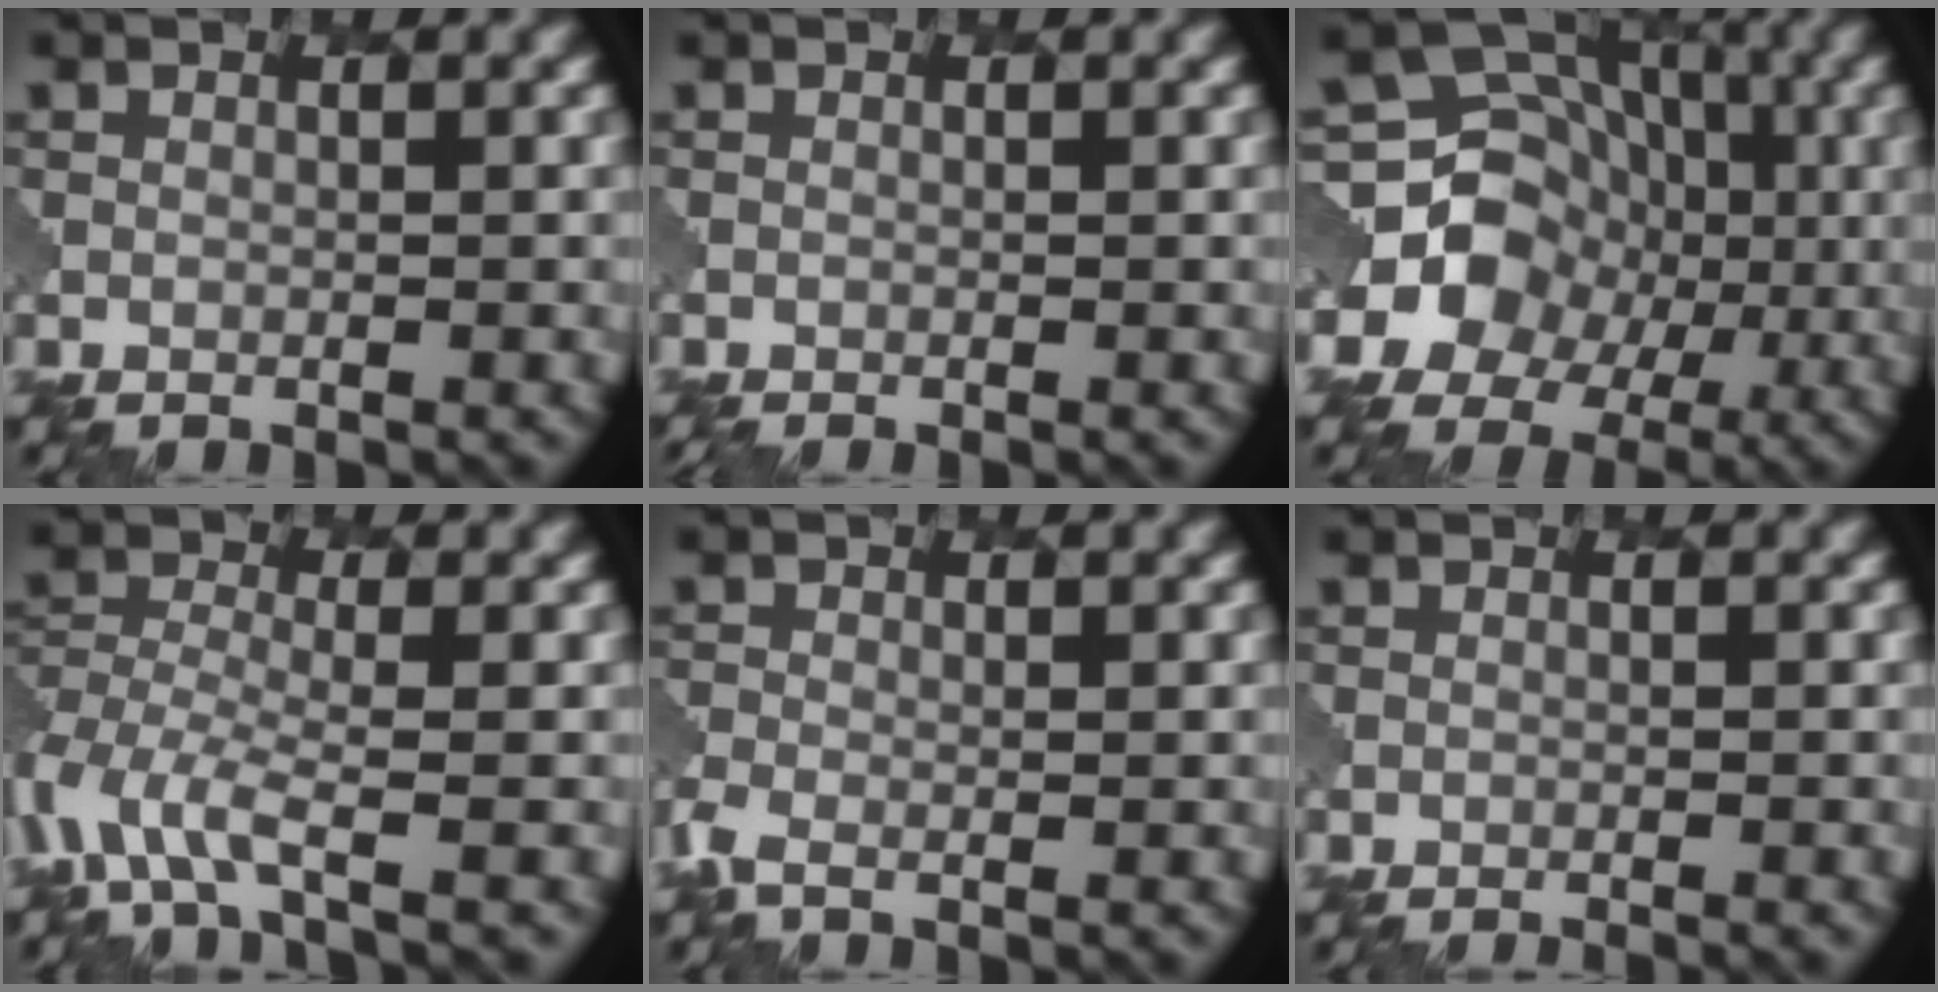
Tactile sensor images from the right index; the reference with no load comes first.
{"total": 1.1, "force": [-0.7, 0.4, 0.7], "torque": [0.003, -0.001, -0.005]}
{"total": 10.8, "force": [-0.8, 9.7, 4.7], "torque": [-0.063, 0.007, -0.035]}
{"total": 5.9, "force": [-3.2, 2.4, 4.4], "torque": [-0.111, -0.014, -0.073]}
{"total": 2.0, "force": [-1.5, 0.5, 1.2], "torque": [-0.032, -0.010, -0.037]}
{"total": 1.0, "force": [-0.8, 0.2, 0.4], "torque": [0.007, -0.001, -0.015]}